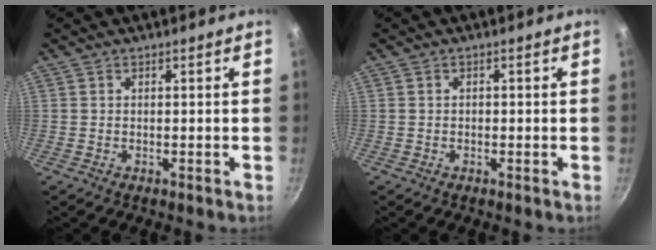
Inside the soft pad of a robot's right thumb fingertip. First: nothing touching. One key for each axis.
{"total": 0.5, "fx": -0.2, "fy": 0.4, "fz": 0.2, "tx": -0.004, "ty": 0.004, "tz": -0.002}